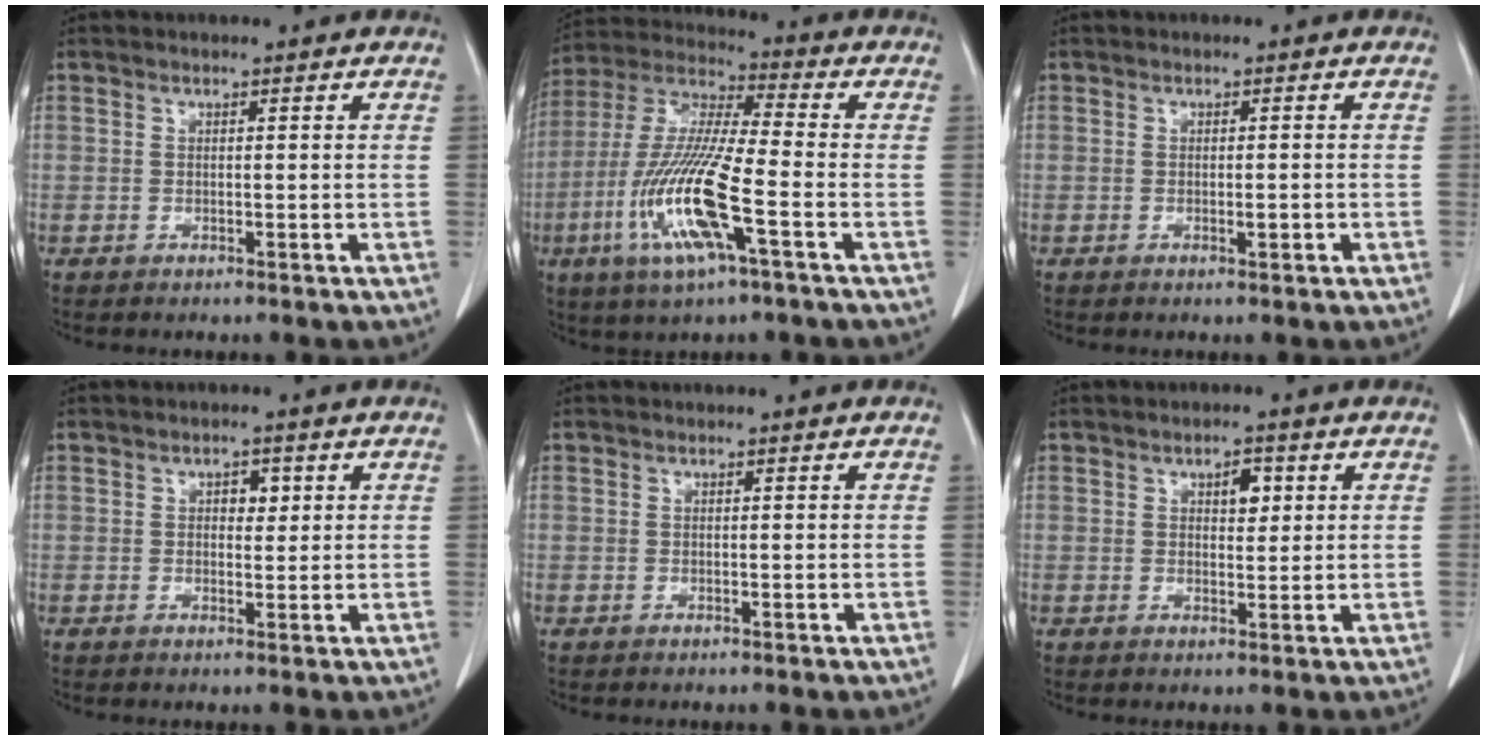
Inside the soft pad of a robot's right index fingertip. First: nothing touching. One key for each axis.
{"total": 15.4, "fx": -5.2, "fy": 1.3, "fz": 14.4, "tx": -0.309, "ty": -0.015, "tz": -0.103}
{"total": 1.1, "fx": -0.4, "fy": 0.2, "fz": 1.0, "tx": -0.021, "ty": 0.000, "tz": -0.004}
{"total": 2.1, "fx": 0.7, "fy": 1.3, "fz": 1.5, "tx": -0.020, "ty": 0.001, "tz": 0.008}
{"total": 0.0}
{"total": 2.9, "fx": 1.1, "fy": 1.4, "fz": 2.2, "tx": -0.033, "ty": 0.000, "tz": 0.015}